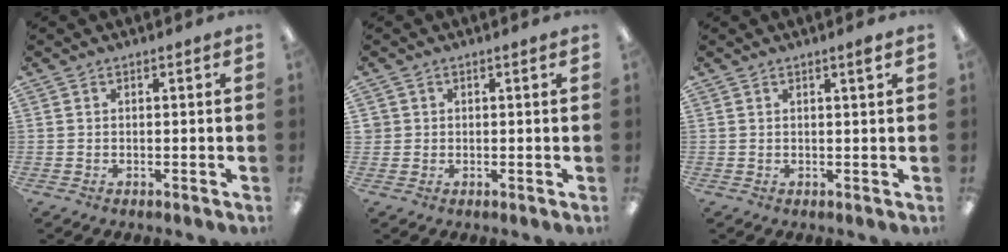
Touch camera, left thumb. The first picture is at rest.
{"total": 1.4, "force": [0.5, 1.3, 0.2], "torque": [-0.005, 0.003, 0.008]}
{"total": 1.6, "force": [1.0, 0.1, 1.3], "torque": [-0.020, -0.002, 0.015]}